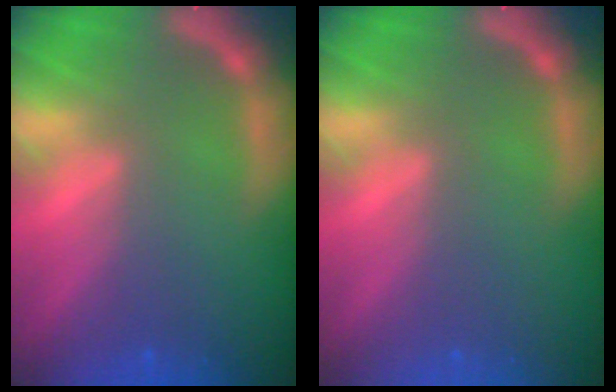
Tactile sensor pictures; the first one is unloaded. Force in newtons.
{"total": 0.0}